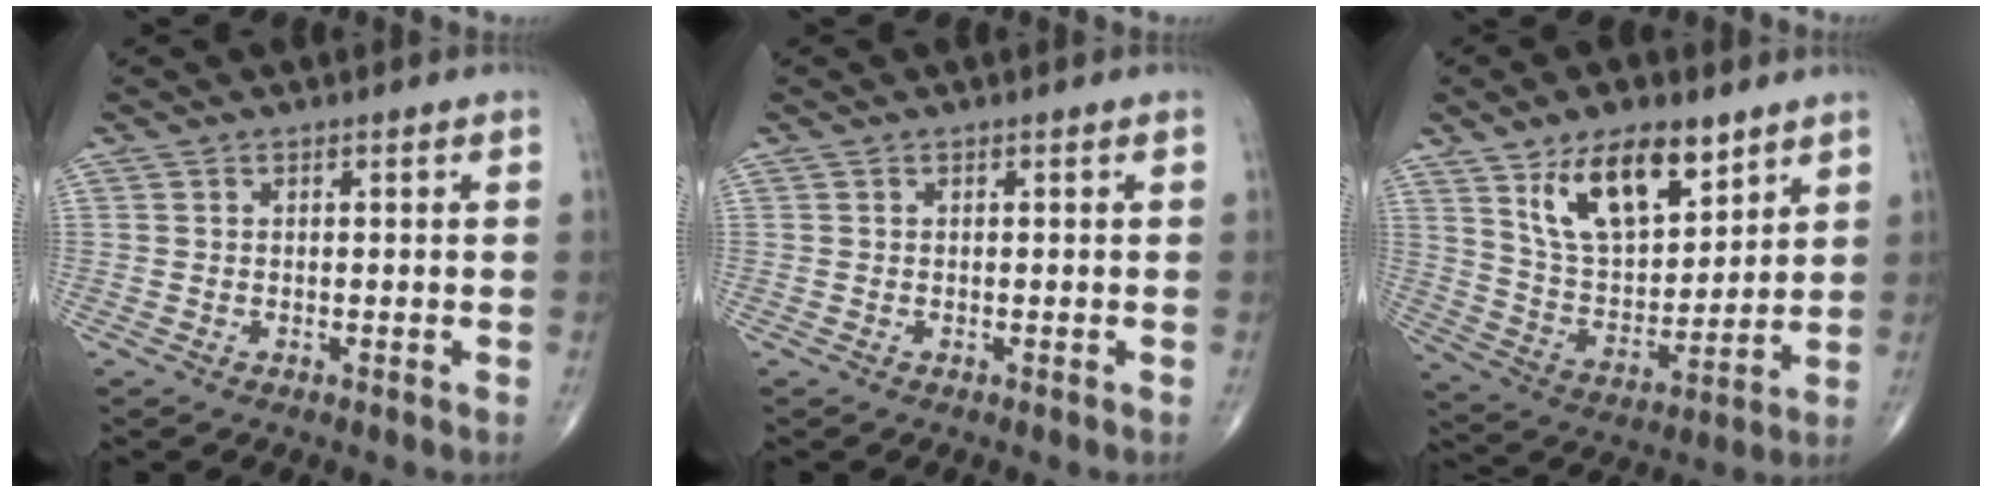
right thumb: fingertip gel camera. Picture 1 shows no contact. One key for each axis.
{"total": 0.0}
{"total": 16.2, "fx": 9.4, "fy": 7.5, "fz": 10.8, "tx": -0.150, "ty": -0.048, "tz": 0.179}